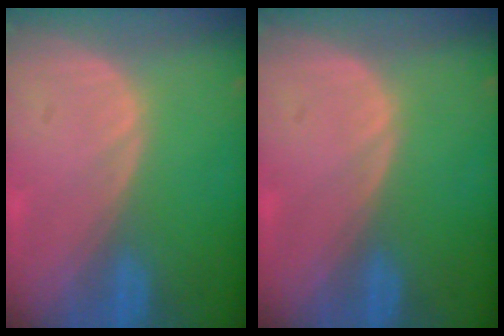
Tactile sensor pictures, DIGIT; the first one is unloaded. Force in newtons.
{"total": 0.0}